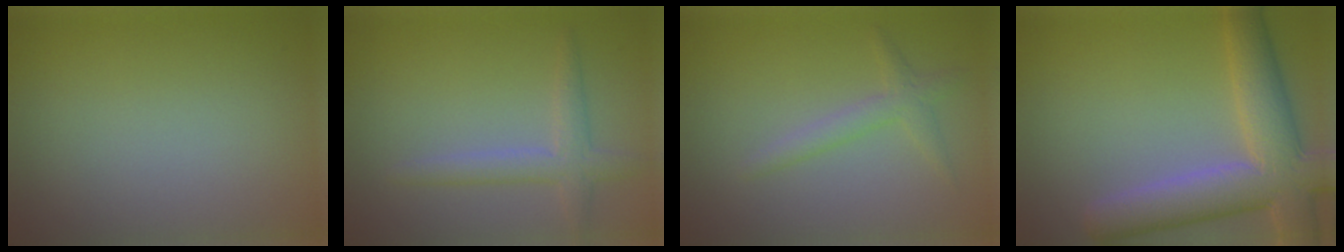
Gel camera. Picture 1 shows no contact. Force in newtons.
{"total": 2.5, "press": 2.5, "slide": 0.1}
{"total": 1.9, "press": 1.9, "slide": 0.1}
{"total": 8.5, "press": 8.5, "slide": 0.6}